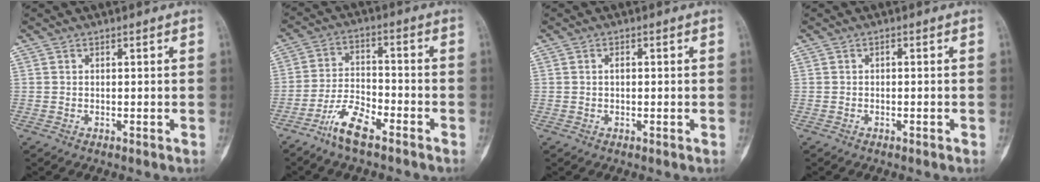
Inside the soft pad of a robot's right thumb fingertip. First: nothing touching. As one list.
[{"total": 8.1, "force": [-5.6, 2.7, 5.2], "torque": [-0.105, 0.030, -0.111]}, {"total": 1.1, "force": [0.0, 0.6, 0.9], "torque": [-0.015, 0.003, -0.001]}, {"total": 0.8, "force": [-0.4, 0.3, 0.7], "torque": [-0.010, 0.004, -0.007]}]